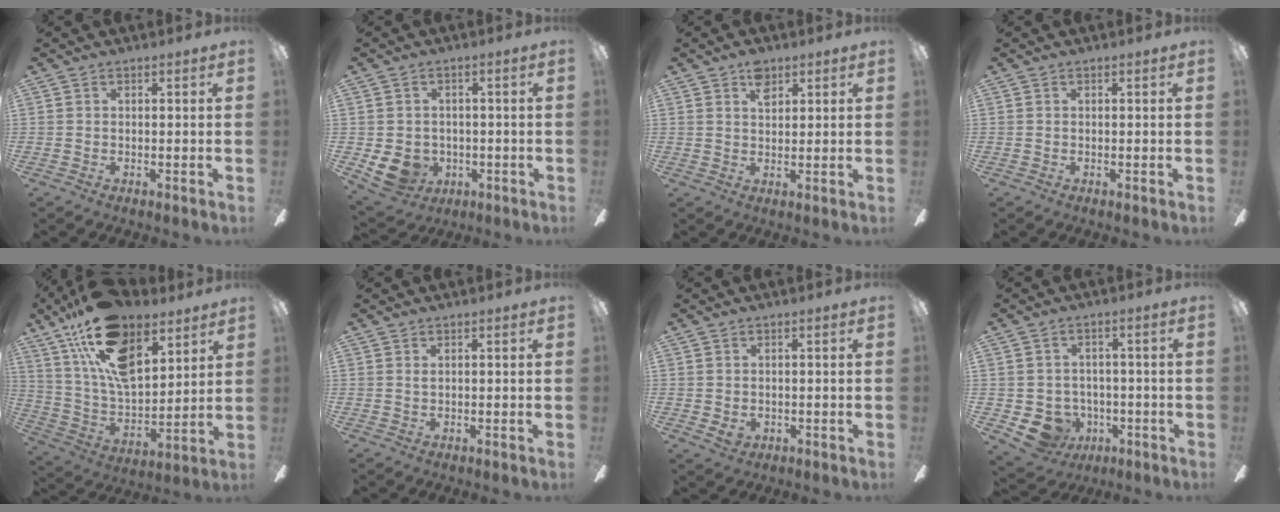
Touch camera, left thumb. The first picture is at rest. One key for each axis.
{"total": 7.0, "fx": -1.6, "fy": 6.2, "fz": 2.9, "tx": -0.082, "ty": 0.007, "tz": -0.026}
{"total": 4.4, "fx": 2.7, "fy": 2.6, "fz": 2.4, "tx": -0.029, "ty": -0.006, "tz": 0.045}
{"total": 0.0}
{"total": 20.6, "fx": 12.7, "fy": 10.0, "fz": 12.7, "tx": -0.252, "ty": -0.062, "tz": 0.227}
{"total": 0.6, "fx": 0.5, "fy": 0.1, "fz": 0.3, "tx": -0.007, "ty": 0.001, "tz": 0.008}
{"total": 2.1, "fx": 0.1, "fy": 1.7, "fz": 1.3, "tx": -0.022, "ty": -0.004, "tz": -0.001}
{"total": 6.9, "fx": -2.3, "fy": 6.2, "fz": 1.9, "tx": -0.078, "ty": 0.013, "tz": -0.038}